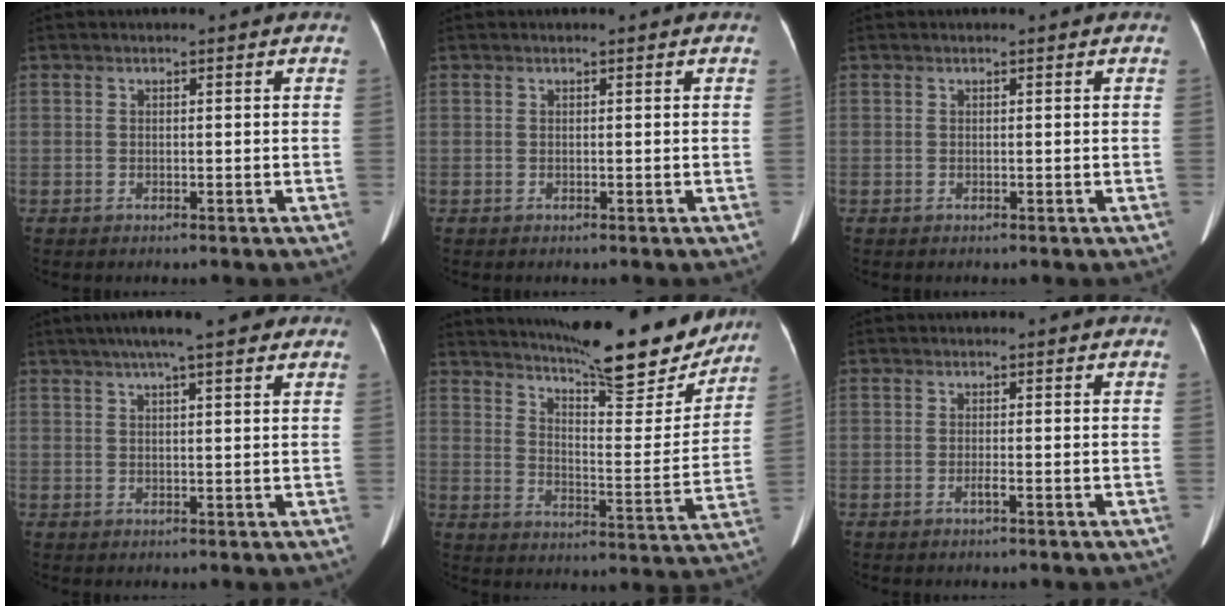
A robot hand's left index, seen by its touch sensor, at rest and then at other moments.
{"total": 0.0}
{"total": 0.0}
{"total": 10.4, "force": [7.8, 1.4, 6.8], "torque": [-0.100, 0.035, 0.108]}
{"total": 21.3, "force": [18.4, 3.3, 10.1], "torque": [-0.151, -0.028, 0.247]}
{"total": 0.6, "force": [-0.3, -0.1, 0.4], "torque": [-0.011, -0.001, -0.007]}